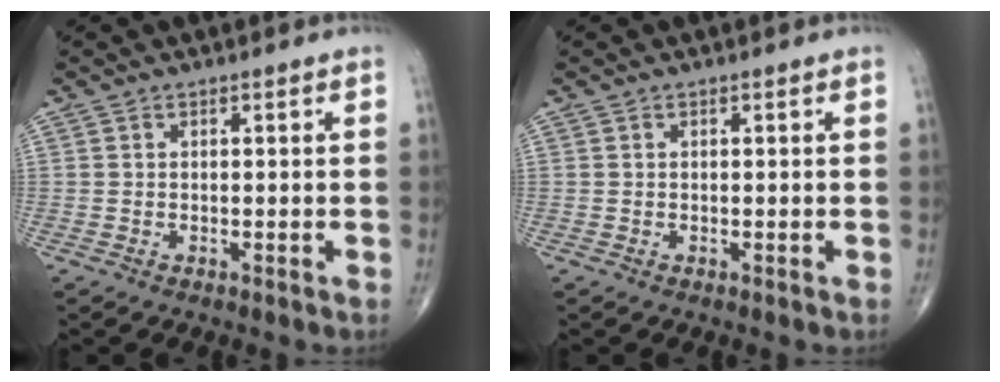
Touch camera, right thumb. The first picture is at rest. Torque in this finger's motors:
{"motor_torque": [0.13, 0.13, -0.07, 0.02, 0.03]}